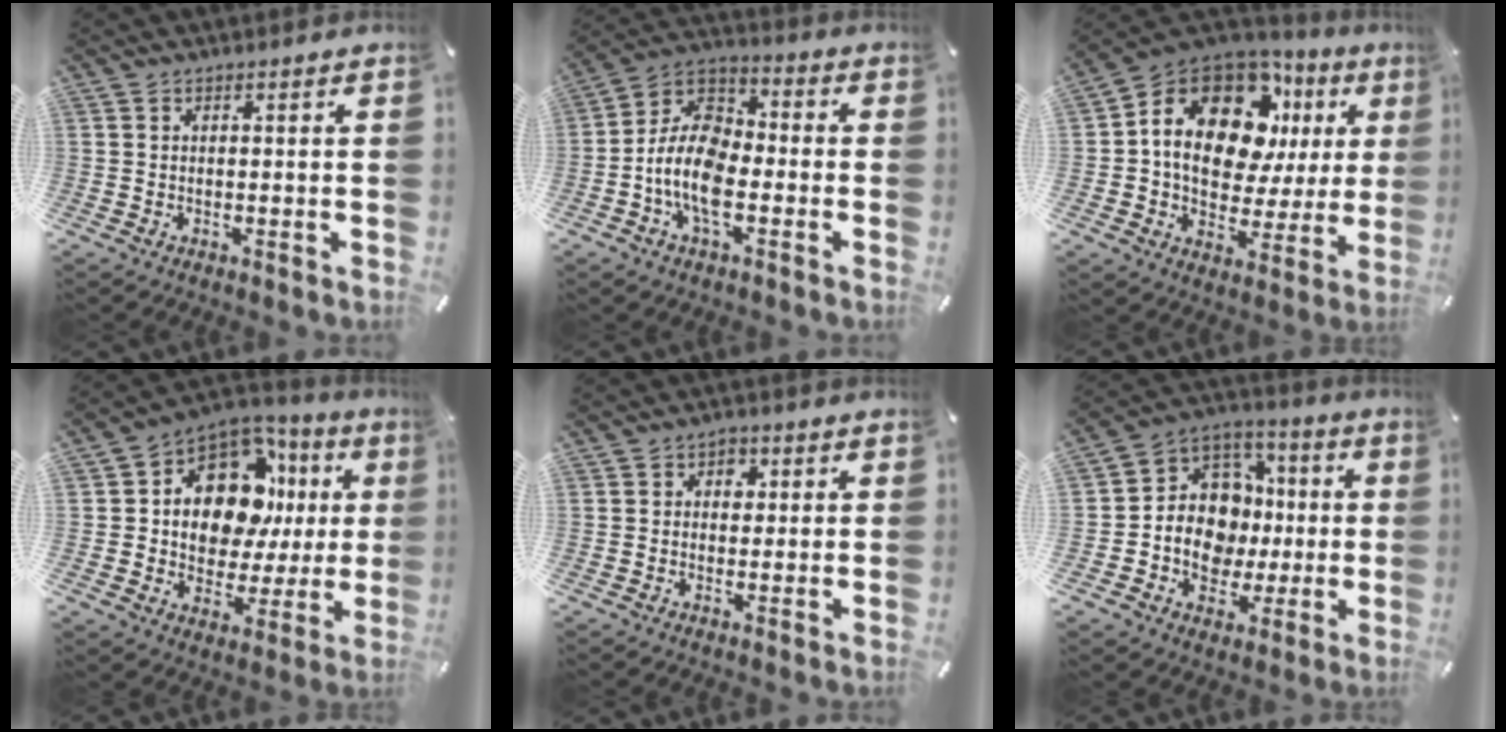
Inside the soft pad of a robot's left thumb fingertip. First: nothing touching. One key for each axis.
{"total": 13.0, "fx": -5.0, "fy": 7.7, "fz": 9.2, "tx": -0.204, "ty": 0.013, "tz": -0.099}
{"total": 18.5, "fx": 6.3, "fy": 12.3, "fz": 12.3, "tx": -0.213, "ty": -0.034, "tz": 0.108}
{"total": 15.1, "fx": 4.4, "fy": 11.0, "fz": 9.4, "tx": -0.157, "ty": -0.030, "tz": 0.081}
{"total": 2.9, "fx": 0.3, "fy": 2.4, "fz": 1.6, "tx": -0.010, "ty": 0.000, "tz": -0.003}
{"total": 13.4, "fx": -1.3, "fy": 12.2, "fz": 5.3, "tx": -0.090, "ty": -0.008, "tz": -0.011}